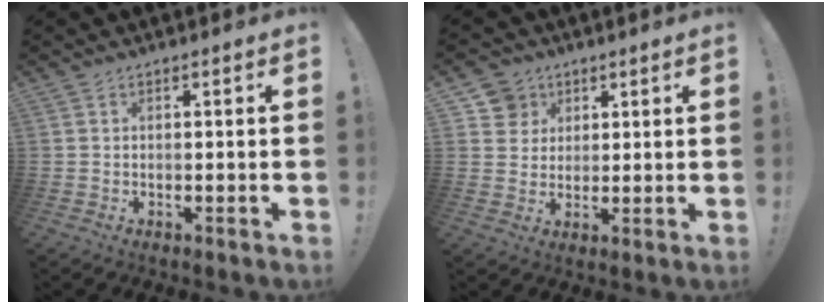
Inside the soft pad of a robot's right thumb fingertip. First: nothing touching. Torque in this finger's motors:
{"motor_torque": [0.04, -0.01, 0.19, 0.07, -0.02]}